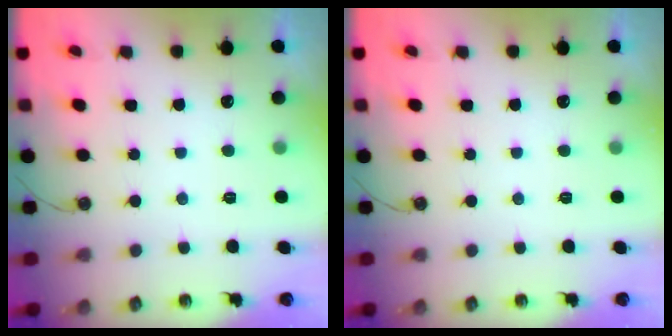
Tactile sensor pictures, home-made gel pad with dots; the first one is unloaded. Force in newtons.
{"total": 0.0}